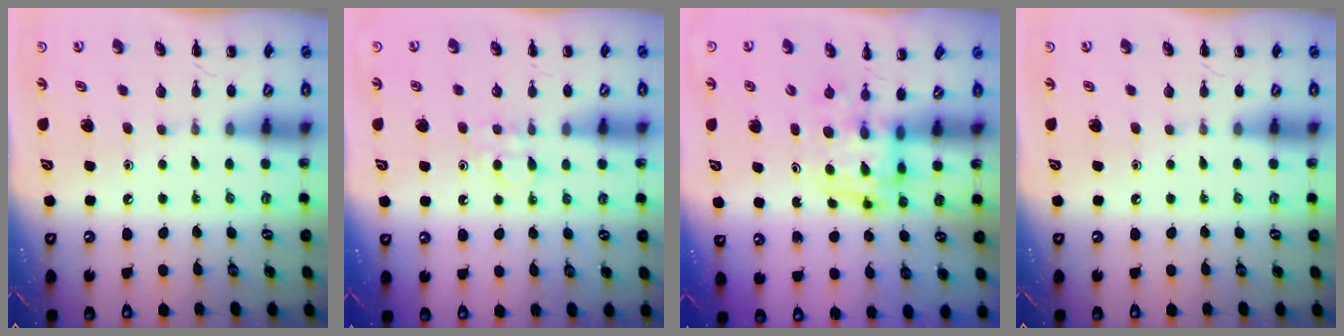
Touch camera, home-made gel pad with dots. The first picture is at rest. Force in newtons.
{"total": 4.9, "press": 4.7, "slide": 1.4}
{"total": 2.7, "press": 2.7, "slide": 0.2}
{"total": 0.0}